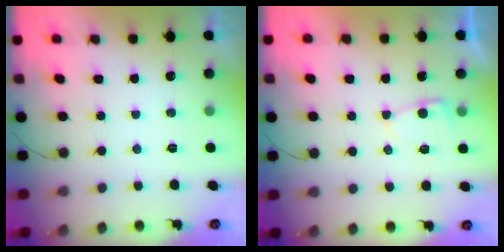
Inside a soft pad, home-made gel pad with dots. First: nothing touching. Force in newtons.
{"total": 4.0, "press": 4.0, "slide": 0.3}